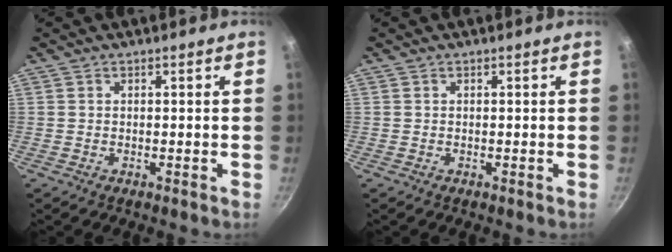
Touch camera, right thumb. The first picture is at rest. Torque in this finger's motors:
{"motor_torque": [0.01, 0.04, -0.10, -0.01, 0.00]}